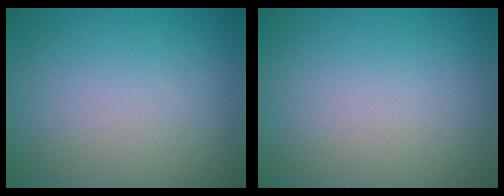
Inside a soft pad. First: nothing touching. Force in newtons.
{"total": 0.0}